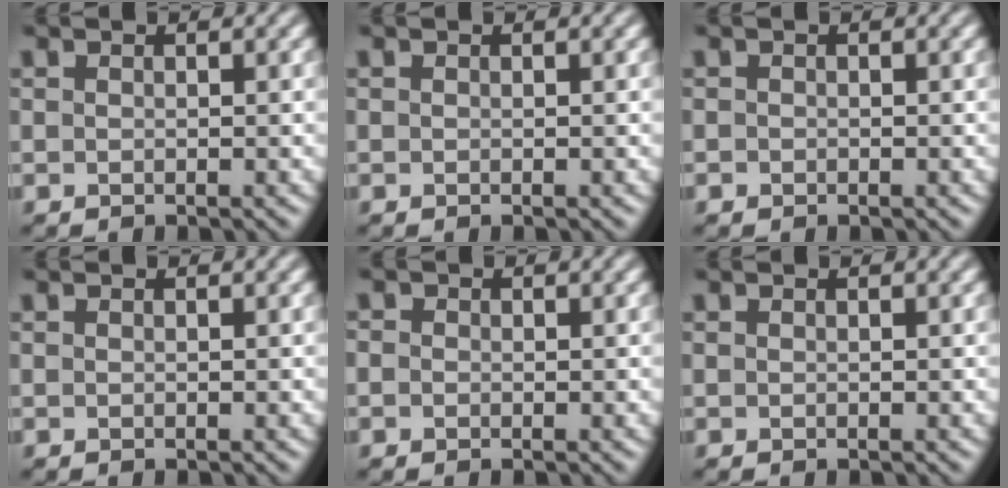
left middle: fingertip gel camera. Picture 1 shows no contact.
{"total": 0.0}
{"total": 0.0}
{"total": 0.0}
{"total": 0.8, "force": [0.0, 0.7, 0.3], "torque": [-0.006, -0.004, -0.005]}
{"total": 0.0}